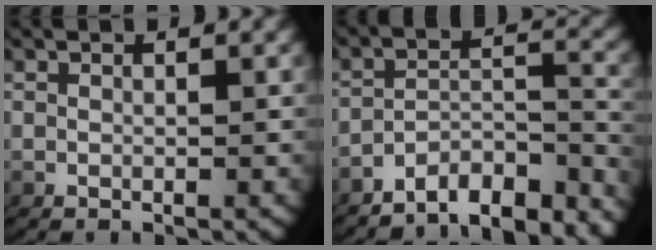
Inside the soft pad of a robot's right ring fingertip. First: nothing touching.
{"total": 9.2, "force": [-8.3, 2.7, 2.8], "torque": [-0.036, -0.024, -0.127]}